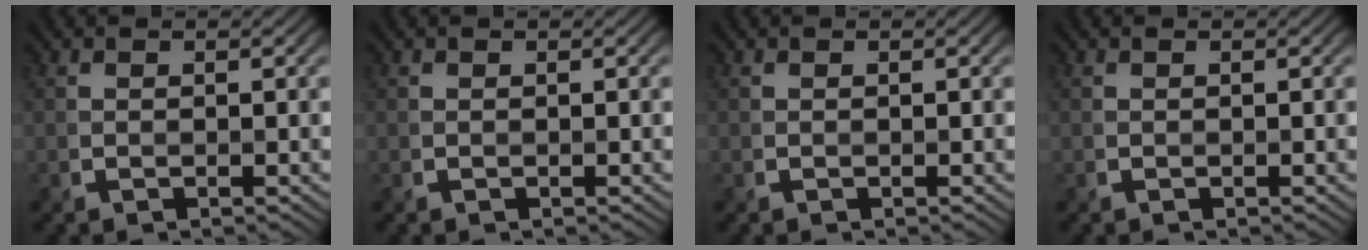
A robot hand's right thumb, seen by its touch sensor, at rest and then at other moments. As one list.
[{"total": 0.0}, {"total": 0.0}, {"total": 0.0}]